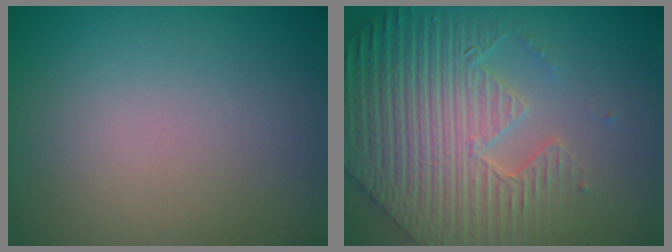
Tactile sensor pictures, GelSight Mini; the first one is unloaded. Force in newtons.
{"total": 8.8, "press": 6.3, "slide": 6.1}